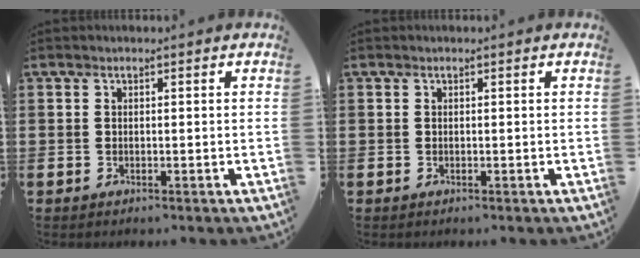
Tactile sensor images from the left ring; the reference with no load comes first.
{"total": 0.0}